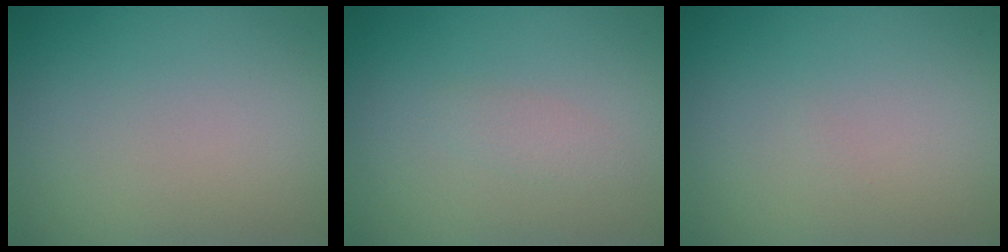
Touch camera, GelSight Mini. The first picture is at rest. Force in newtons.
{"total": 1.1, "press": 1.1, "slide": 0.0}
{"total": 0.0}